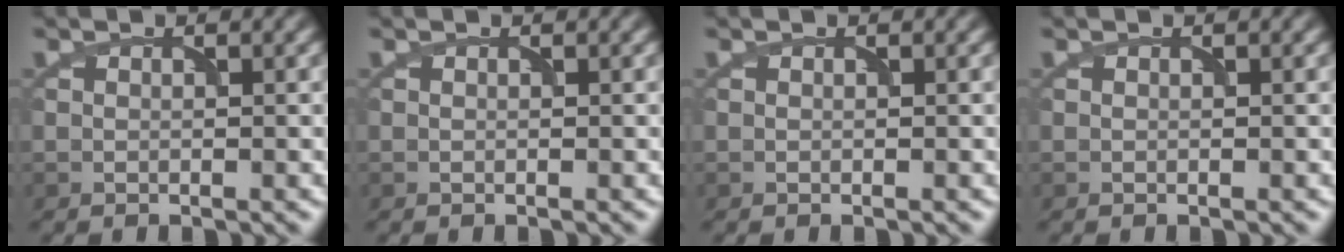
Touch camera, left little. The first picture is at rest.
{"total": 0.0}
{"total": 0.0}
{"total": 0.0}